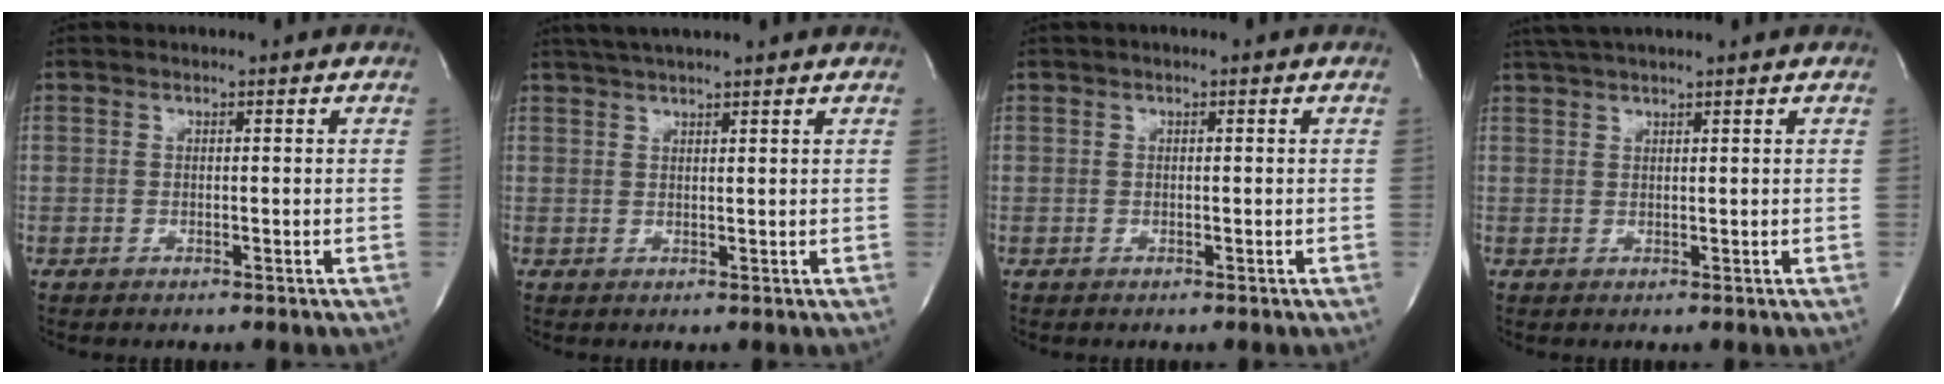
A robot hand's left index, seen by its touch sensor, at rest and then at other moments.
{"total": 6.1, "force": [5.3, -0.1, 3.1], "torque": [-0.053, 0.029, 0.081]}
{"total": 0.0}
{"total": 4.6, "force": [3.9, -0.5, 2.3], "torque": [-0.040, 0.028, 0.071]}